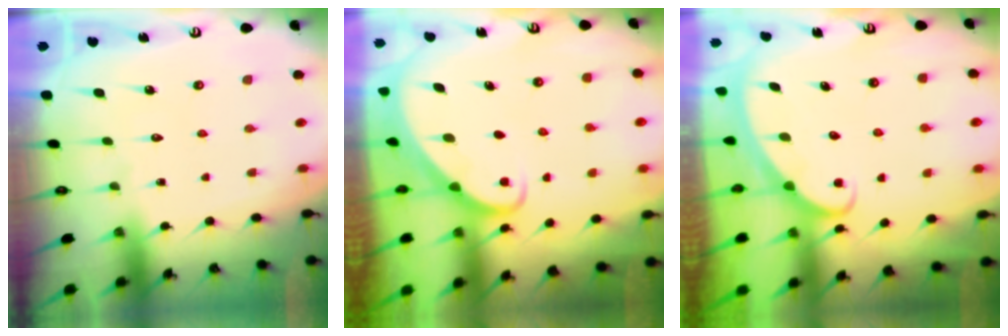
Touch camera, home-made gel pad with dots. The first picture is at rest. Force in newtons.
{"total": 2.1, "press": 2.1, "slide": 0.2}
{"total": 2.6, "press": 2.6, "slide": 0.3}